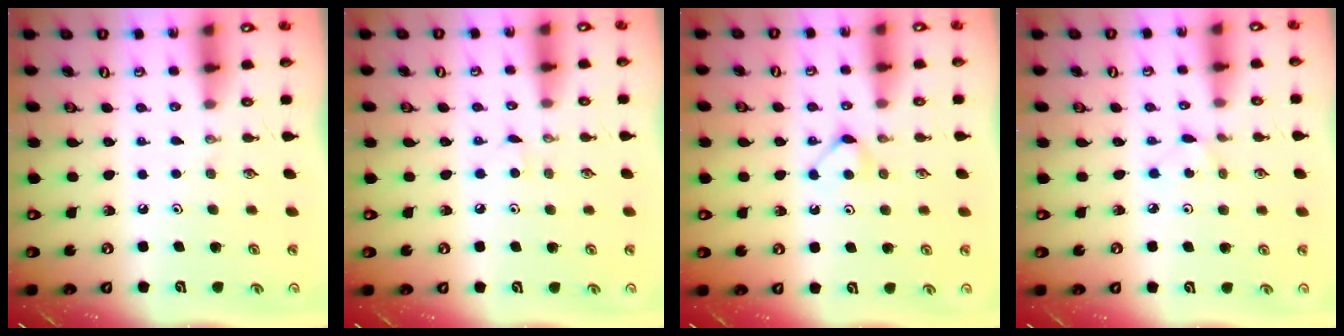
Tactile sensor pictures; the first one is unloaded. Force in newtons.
{"total": 2.8, "press": 2.8, "slide": 0.3}
{"total": 4.3, "press": 4.3, "slide": 0.6}
{"total": 1.9, "press": 1.9, "slide": 0.3}